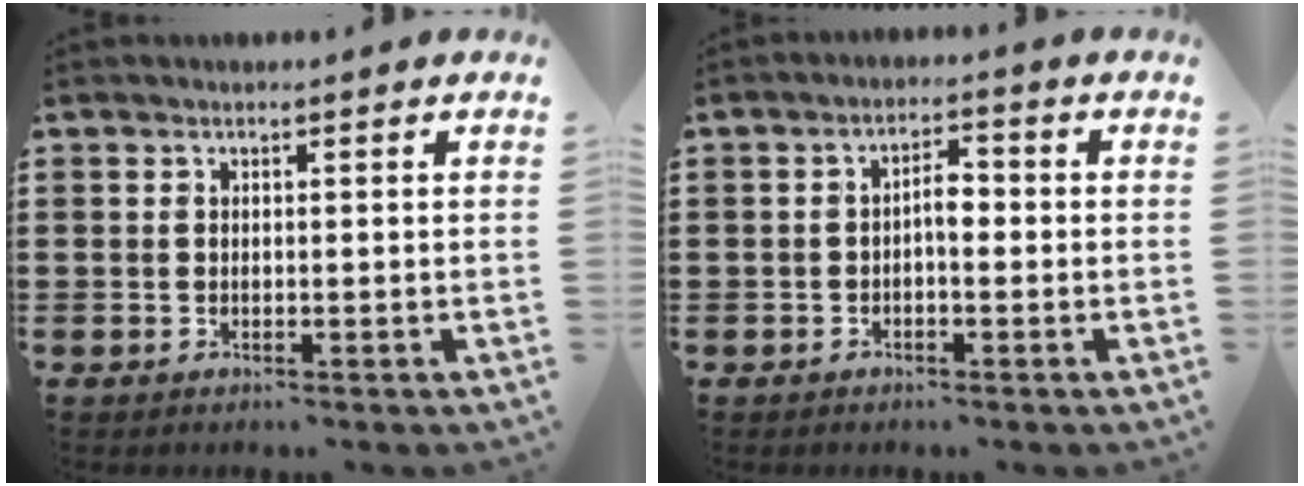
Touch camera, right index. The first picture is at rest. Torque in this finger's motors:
{"motor_torque": [0.36, -0.25, 0.09, 0.05]}